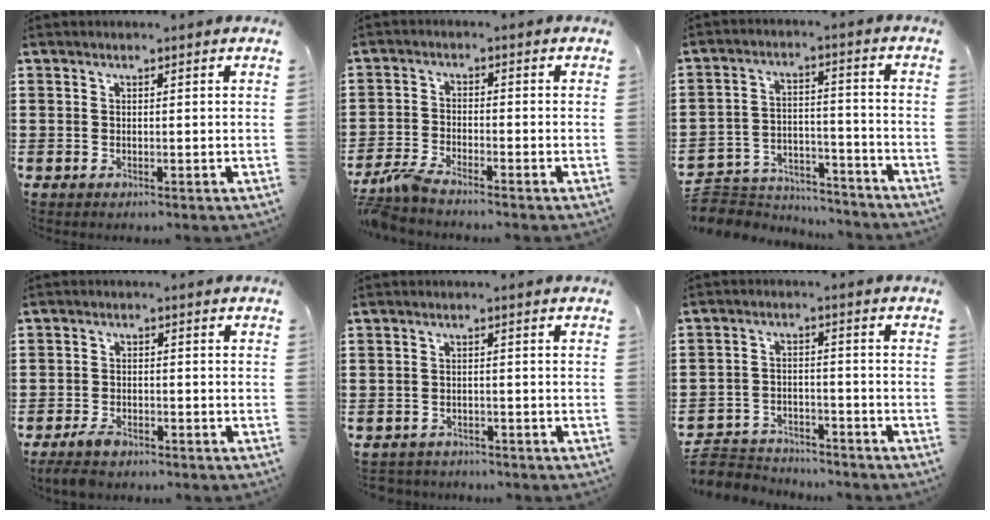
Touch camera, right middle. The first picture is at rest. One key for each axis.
{"total": 3.9, "fx": -3.5, "fy": 0.4, "fz": 1.6, "tx": -0.057, "ty": -0.008, "tz": -0.077}
{"total": 5.7, "fx": -5.5, "fy": 1.4, "fz": 0.1, "tx": -0.016, "ty": 0.009, "tz": -0.118}
{"total": 2.8, "fx": -2.3, "fy": 1.1, "fz": 1.0, "tx": -0.035, "ty": 0.000, "tz": -0.052}
{"total": 1.8, "fx": -1.7, "fy": 0.5, "fz": -0.3, "tx": -0.001, "ty": 0.002, "tz": -0.040}
{"total": 4.6, "fx": -4.5, "fy": 1.2, "fz": -0.3, "tx": -0.006, "ty": 0.009, "tz": -0.097}